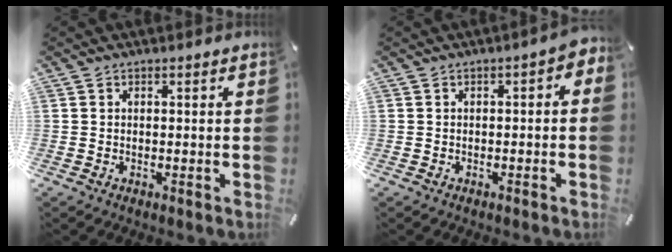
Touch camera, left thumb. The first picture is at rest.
{"total": 2.5, "force": [-1.3, 1.1, 1.8], "torque": [-0.032, 0.011, -0.026]}